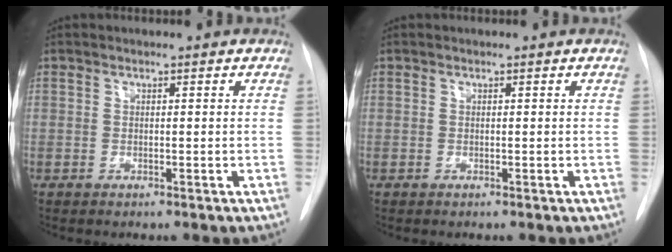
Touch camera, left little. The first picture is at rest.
{"total": 0.0}